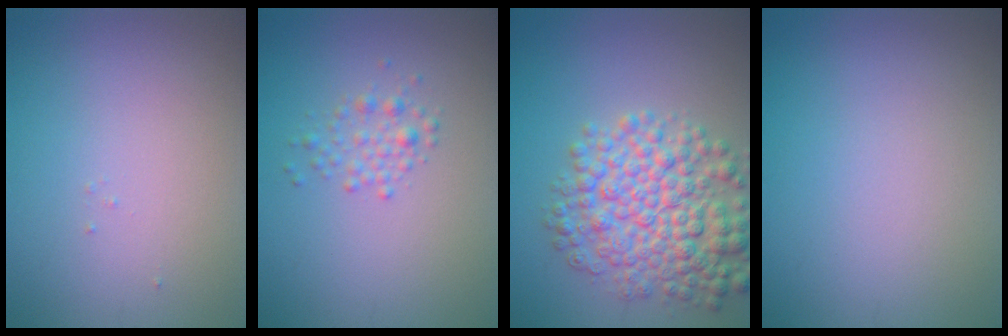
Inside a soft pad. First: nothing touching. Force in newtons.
{"total": 2.2, "press": 2.2, "slide": 0.0}
{"total": 7.3, "press": 7.3, "slide": 0.1}
{"total": 0.0}